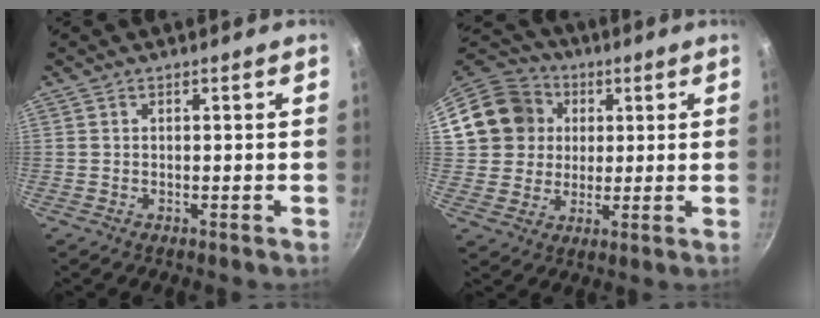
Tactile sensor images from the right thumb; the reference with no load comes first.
{"total": 15.2, "force": [3.8, 13.9, 5.0], "torque": [-0.078, 0.029, 0.068]}